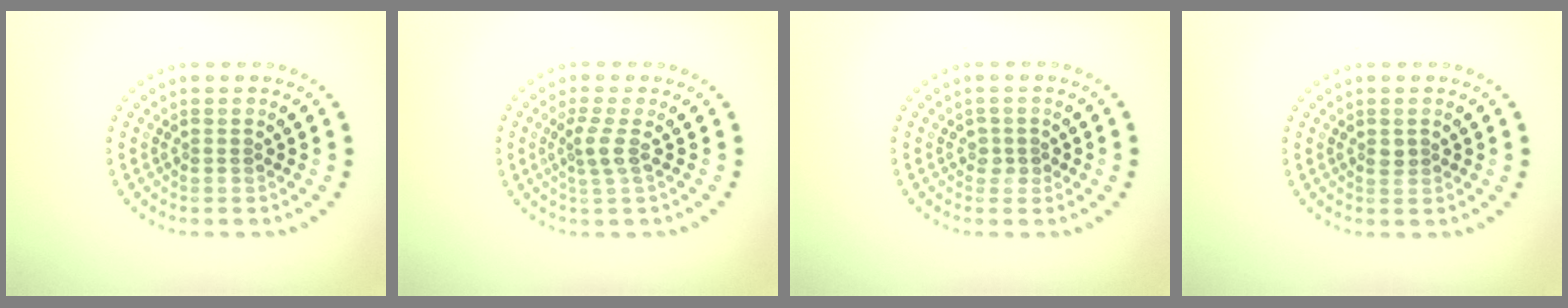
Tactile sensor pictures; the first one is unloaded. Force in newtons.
{"total": 2.1, "press": 1.6, "slide": 1.3}
{"total": 1.1, "press": 1.0, "slide": 0.5}
{"total": 0.9, "press": 0.9, "slide": 0.1}